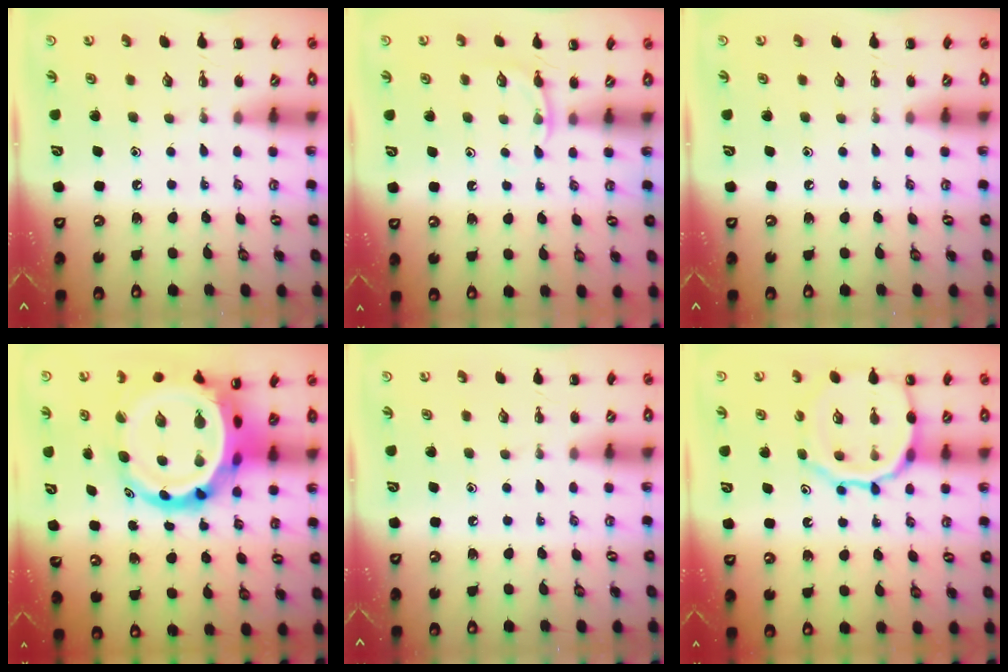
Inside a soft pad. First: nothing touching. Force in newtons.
{"total": 4.2, "press": 3.9, "slide": 1.4}
{"total": 0.0}
{"total": 16.0, "press": 15.5, "slide": 4.1}
{"total": 0.0}
{"total": 14.3, "press": 14.3, "slide": 1.3}